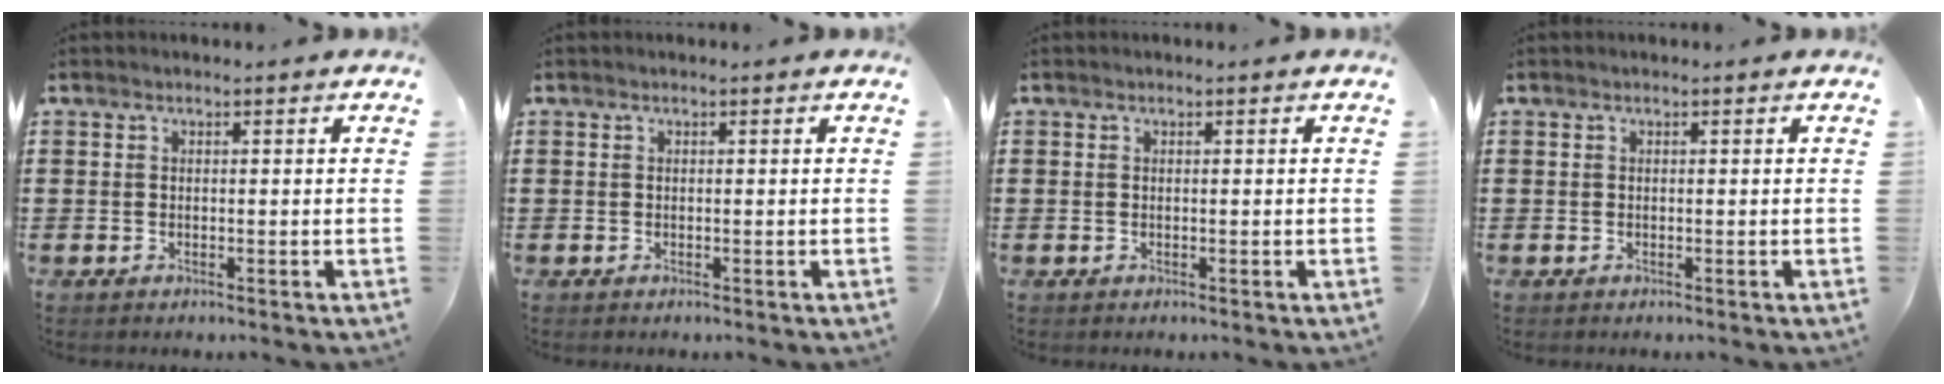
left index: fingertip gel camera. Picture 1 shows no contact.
{"total": 0.0}
{"total": 0.0}
{"total": 0.0}